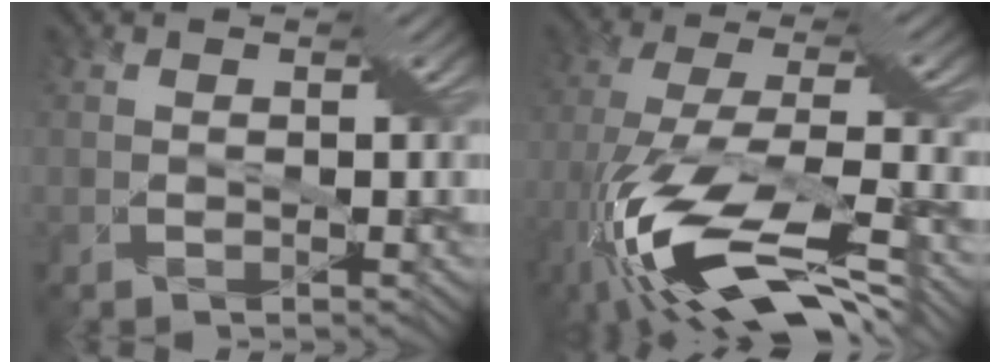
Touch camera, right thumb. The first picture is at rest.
{"total": 16.7, "force": [-8.6, 5.1, 13.4], "torque": [-0.300, -0.011, -0.162]}